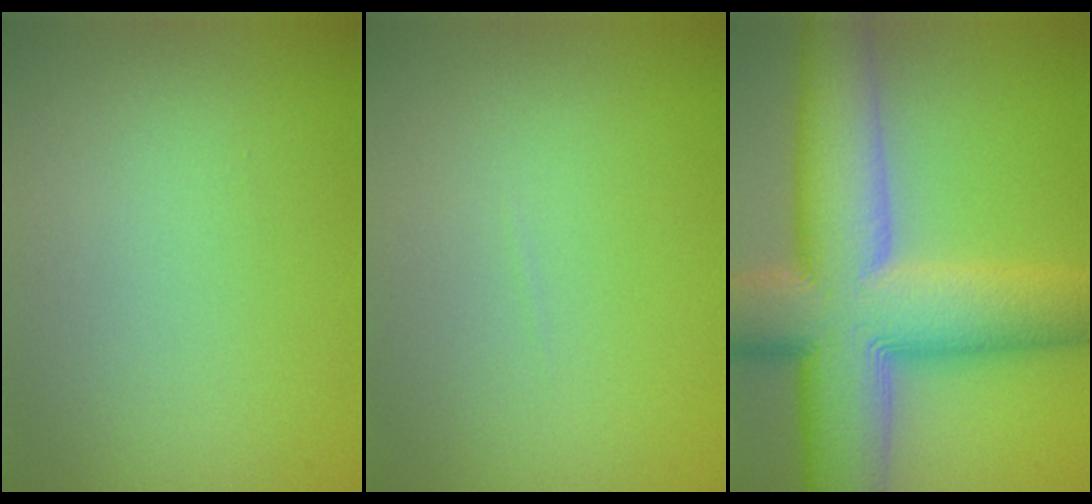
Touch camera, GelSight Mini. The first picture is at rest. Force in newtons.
{"total": 0.0}
{"total": 15.2, "press": 15.2, "slide": 0.8}